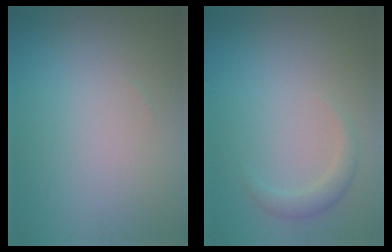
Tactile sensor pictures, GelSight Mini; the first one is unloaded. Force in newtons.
{"total": 1.8, "press": 1.8, "slide": 0.2}